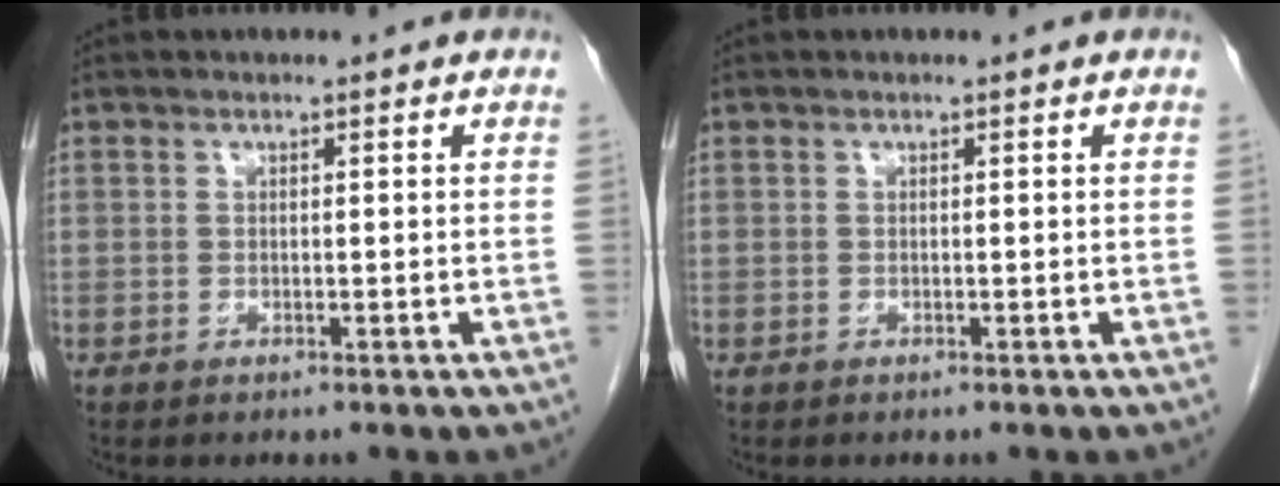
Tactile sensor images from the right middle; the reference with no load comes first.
{"total": 0.0}